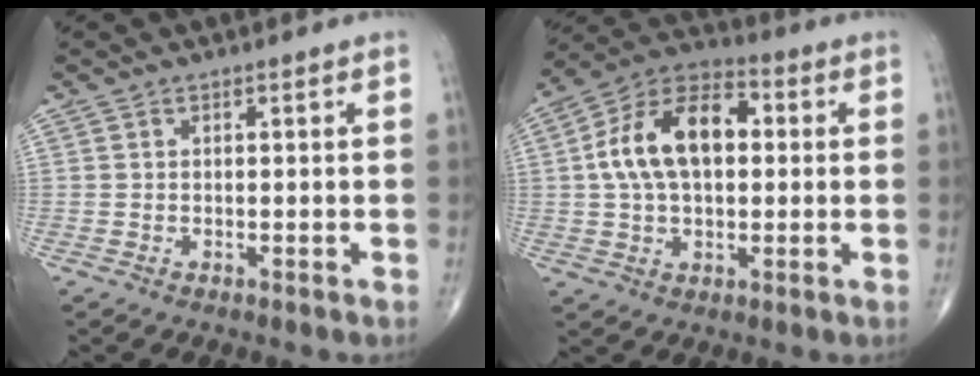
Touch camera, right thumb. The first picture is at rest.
{"total": 16.1, "force": [2.0, 9.6, 12.8], "torque": [-0.214, 0.030, 0.027]}